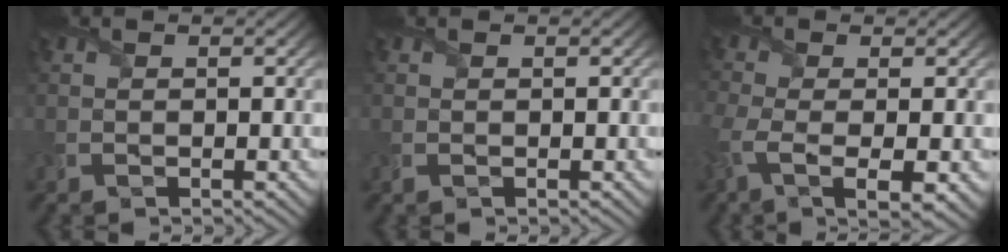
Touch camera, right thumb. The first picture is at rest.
{"total": 0.0}
{"total": 7.1, "force": [-2.4, 2.8, 6.1], "torque": [-0.153, -0.020, -0.039]}